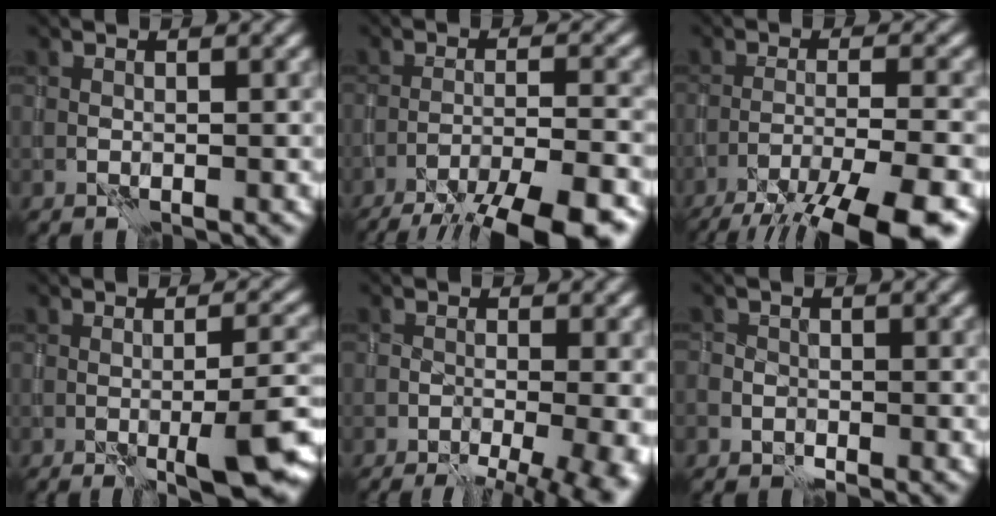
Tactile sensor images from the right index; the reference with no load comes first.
{"total": 11.3, "force": [-9.3, 2.0, 6.1], "torque": [-0.089, -0.010, -0.129]}
{"total": 10.2, "force": [-7.8, 1.6, 6.4], "torque": [-0.090, -0.012, -0.119]}
{"total": 6.8, "force": [-2.4, 1.4, 6.2], "torque": [-0.094, -0.001, -0.035]}
{"total": 10.2, "force": [-5.4, 4.2, 7.5], "torque": [-0.057, -0.004, -0.055]}
{"total": 1.7, "force": [-0.8, 1.5, 0.2], "torque": [0.005, -0.003, -0.015]}